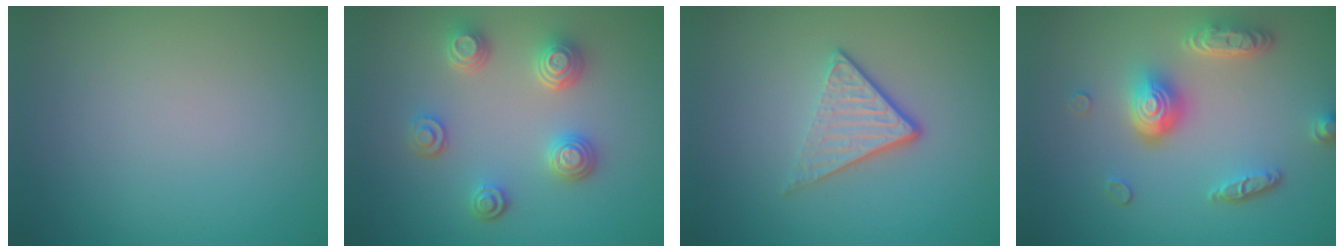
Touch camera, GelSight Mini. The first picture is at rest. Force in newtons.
{"total": 3.9, "press": 3.3, "slide": 2.0}
{"total": 3.6, "press": 2.4, "slide": 2.6}
{"total": 5.1, "press": 3.8, "slide": 3.4}